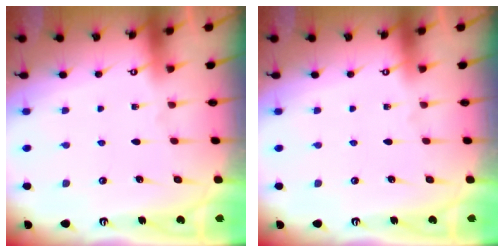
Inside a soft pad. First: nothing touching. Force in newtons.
{"total": 0.0}